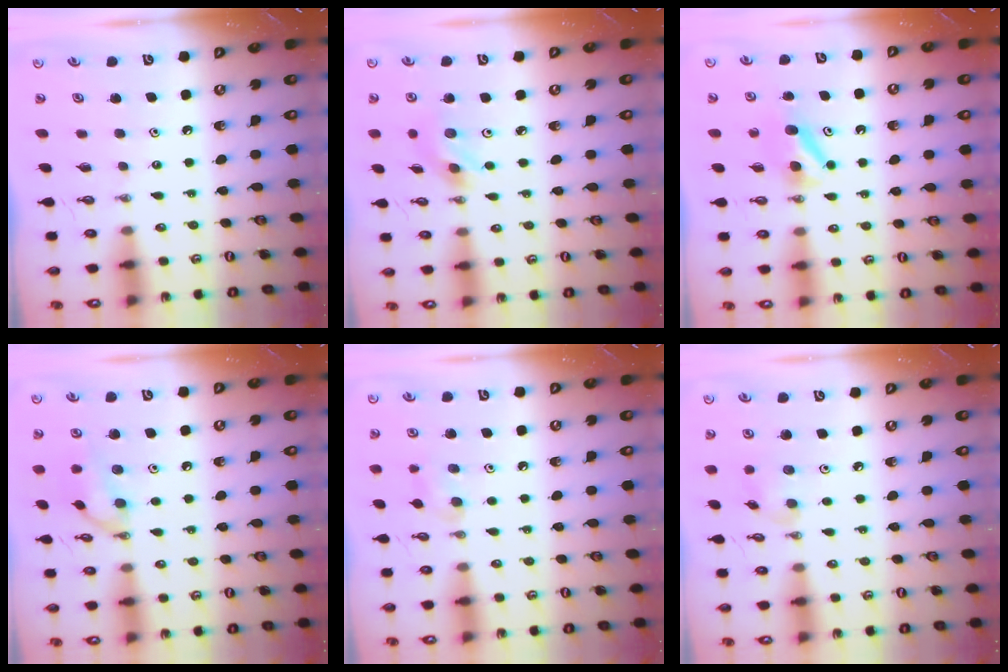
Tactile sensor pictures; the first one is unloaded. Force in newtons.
{"total": 5.4, "press": 5.4, "slide": 0.7}
{"total": 5.9, "press": 5.8, "slide": 1.1}
{"total": 11.7, "press": 9.6, "slide": 6.6}
{"total": 6.9, "press": 6.8, "slide": 1.2}
{"total": 5.6, "press": 5.6, "slide": 0.6}